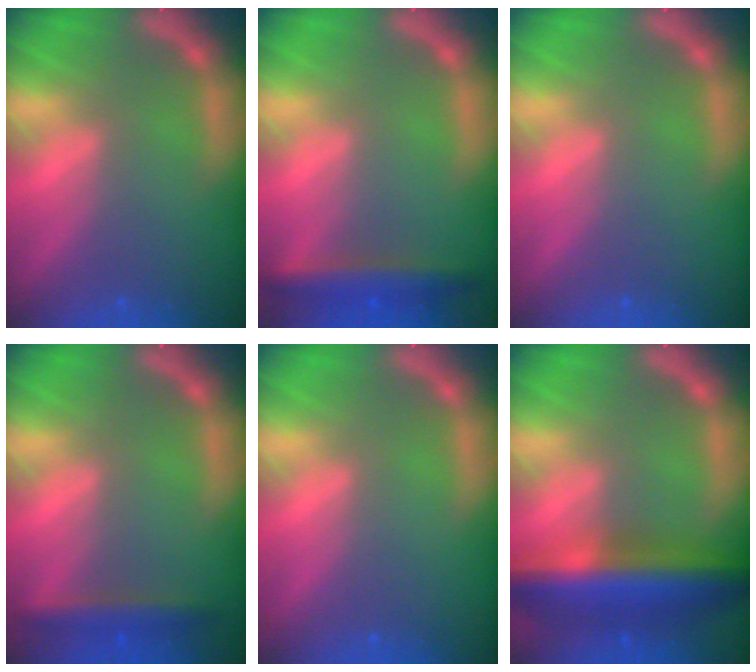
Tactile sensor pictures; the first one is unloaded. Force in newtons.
{"total": 4.0}
{"total": 0.0}
{"total": 2.9}
{"total": 0.0}
{"total": 9.5}